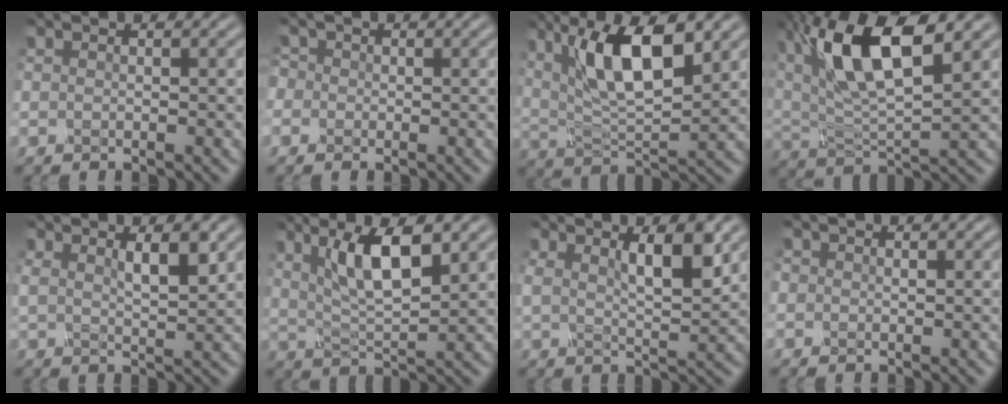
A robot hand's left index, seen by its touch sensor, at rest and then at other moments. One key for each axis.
{"total": 1.8, "fx": 0.1, "fy": 1.7, "fz": 0.6, "tx": -0.002, "ty": 0.010, "tz": -0.017}
{"total": 9.7, "fx": 3.5, "fy": 3.2, "fz": 8.5, "tx": -0.143, "ty": -0.002, "tz": 0.061}
{"total": 11.8, "fx": 5.0, "fy": 4.3, "fz": 9.8, "tx": -0.184, "ty": 0.014, "tz": 0.087}
{"total": 3.1, "fx": 1.7, "fy": 0.8, "fz": 2.5, "tx": -0.043, "ty": -0.002, "tz": 0.031}
{"total": 7.5, "fx": 3.0, "fy": 2.1, "fz": 6.5, "tx": -0.114, "ty": -0.002, "tz": 0.053}
{"total": 4.7, "fx": 2.1, "fy": 1.4, "fz": 3.9, "tx": -0.069, "ty": -0.005, "tz": 0.036}
{"total": 0.9, "fx": 0.3, "fy": 0.7, "fz": 0.3, "tx": -0.002, "ty": 0.000, "tz": 0.000}